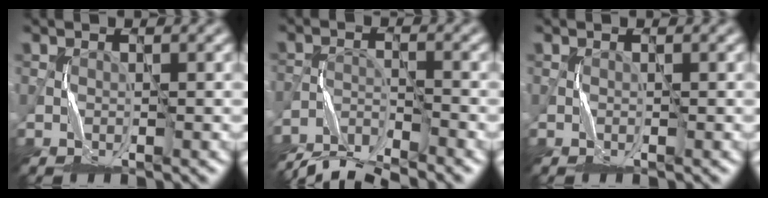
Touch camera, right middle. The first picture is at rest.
{"total": 5.9, "force": [-5.6, 0.7, 1.6], "torque": [-0.033, -0.003, -0.104]}
{"total": 0.0}